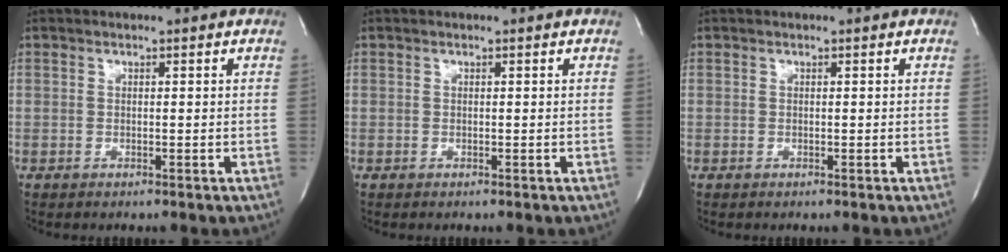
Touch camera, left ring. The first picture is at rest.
{"total": 0.0}
{"total": 0.0}